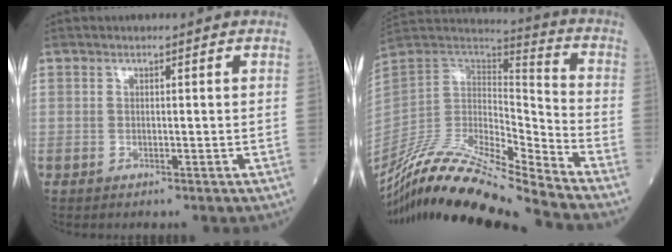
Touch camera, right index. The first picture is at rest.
{"total": 20.1, "force": [-18.2, -0.4, 8.6], "torque": [-0.180, 0.011, -0.335]}